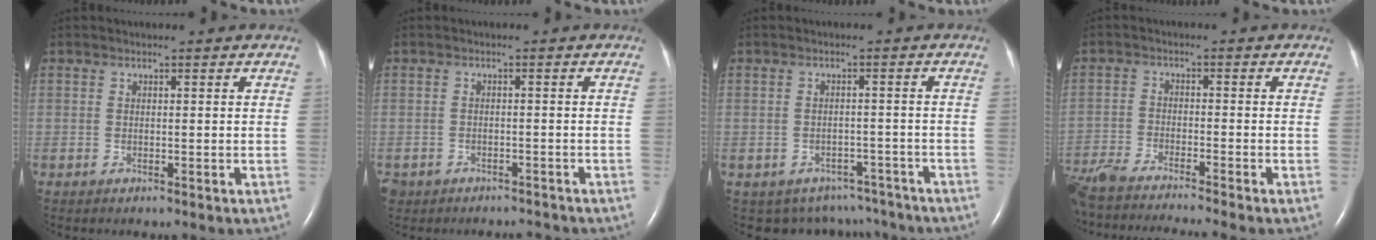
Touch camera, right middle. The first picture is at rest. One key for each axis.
{"total": 5.0, "fx": -4.2, "fy": 2.7, "fz": 0.2, "tx": -0.005, "ty": 0.005, "tz": -0.064}
{"total": 8.2, "fx": -6.8, "fy": 4.5, "fz": 0.3, "tx": 0.001, "ty": 0.019, "tz": -0.074}
{"total": 15.2, "fx": -13.6, "fy": -0.6, "fz": 6.7, "tx": -0.119, "ty": -0.028, "tz": -0.229}